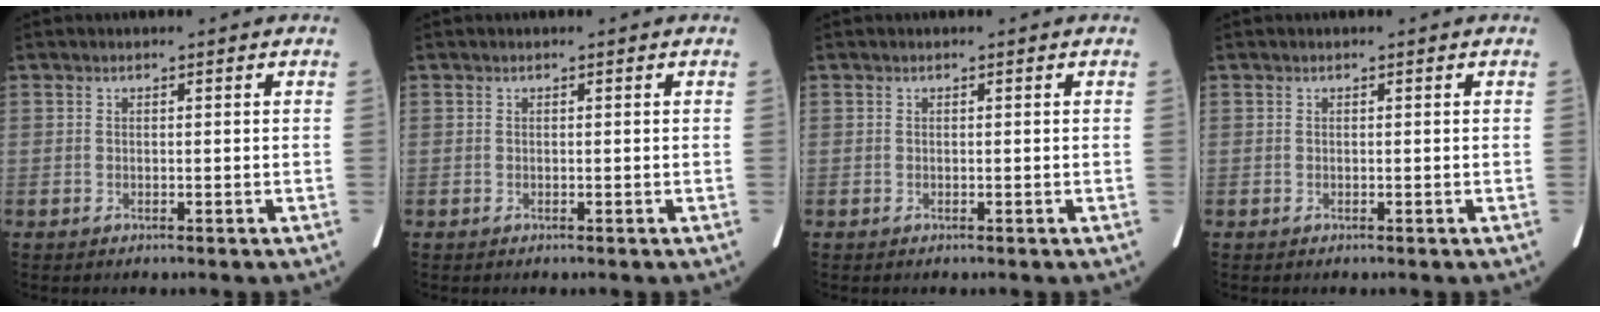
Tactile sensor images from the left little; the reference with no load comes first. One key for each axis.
{"total": 0.0}
{"total": 0.0}
{"total": 0.0}